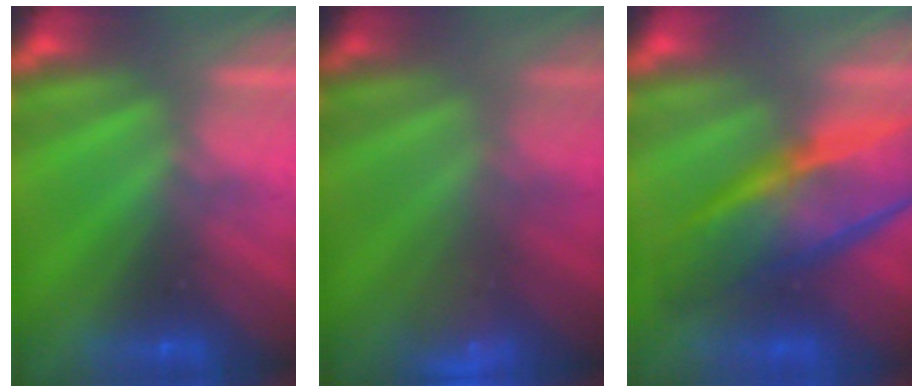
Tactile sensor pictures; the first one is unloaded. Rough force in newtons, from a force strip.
{"total": 2.3}
{"total": 6.9}